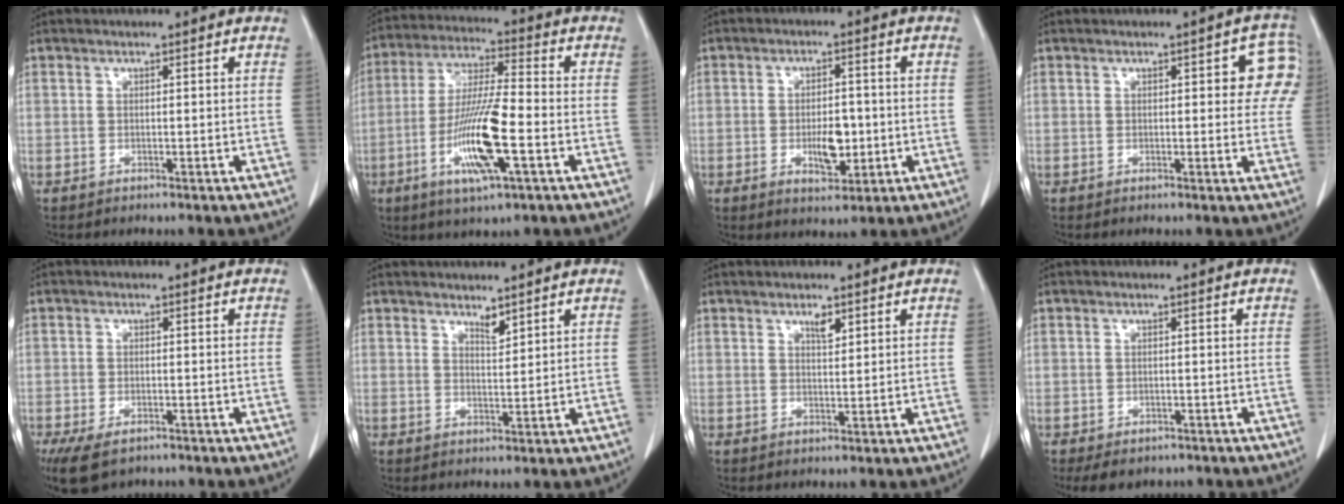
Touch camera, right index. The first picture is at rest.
{"total": 13.6, "force": [-4.3, 1.5, 12.8], "torque": [-0.251, -0.011, -0.079]}
{"total": 5.7, "force": [-1.2, 2.6, 5.0], "torque": [-0.080, -0.002, -0.012]}
{"total": 6.4, "force": [1.9, 2.9, 5.4], "torque": [-0.035, 0.016, 0.014]}
{"total": 7.2, "force": [-4.9, 3.4, 4.0], "torque": [-0.076, -0.011, -0.074]}
{"total": 1.9, "force": [1.7, 0.3, 0.9], "torque": [-0.016, -0.008, 0.032]}
{"total": 2.0, "force": [1.3, 0.6, 1.4], "torque": [-0.024, -0.003, 0.022]}
{"total": 5.2, "force": [-3.8, 3.1, 1.5], "torque": [-0.013, 0.001, -0.050]}